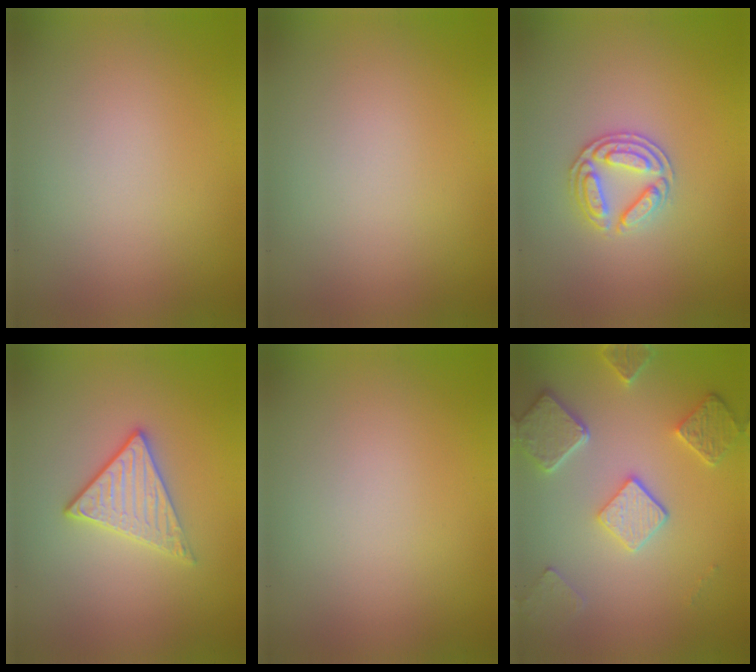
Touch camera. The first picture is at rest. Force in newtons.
{"total": 0.0}
{"total": 2.8, "press": 2.7, "slide": 0.7}
{"total": 2.8, "press": 2.6, "slide": 1.1}
{"total": 0.0}
{"total": 5.0, "press": 3.9, "slide": 3.1}